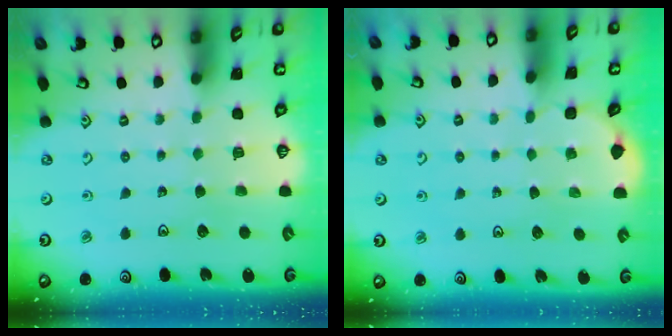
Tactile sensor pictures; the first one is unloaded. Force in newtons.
{"total": 0.9, "press": 0.9, "slide": 0.1}